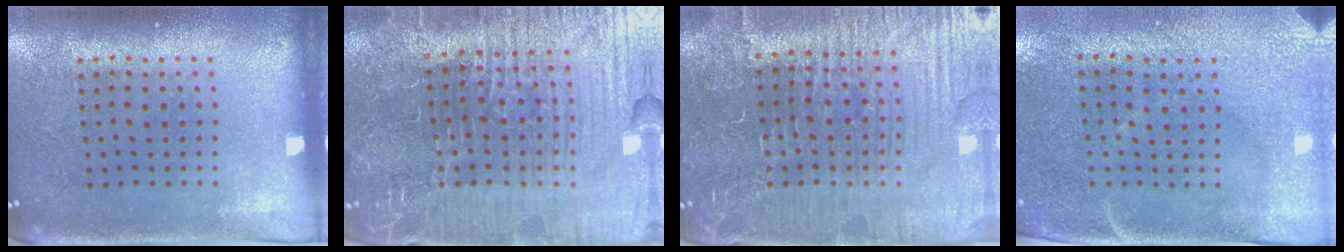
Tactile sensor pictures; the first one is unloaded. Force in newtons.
{"total": 6.2, "press": 5.8, "slide": 2.3}
{"total": 5.6, "press": 5.2, "slide": 2.1}
{"total": 2.9, "press": 2.5, "slide": 1.6}